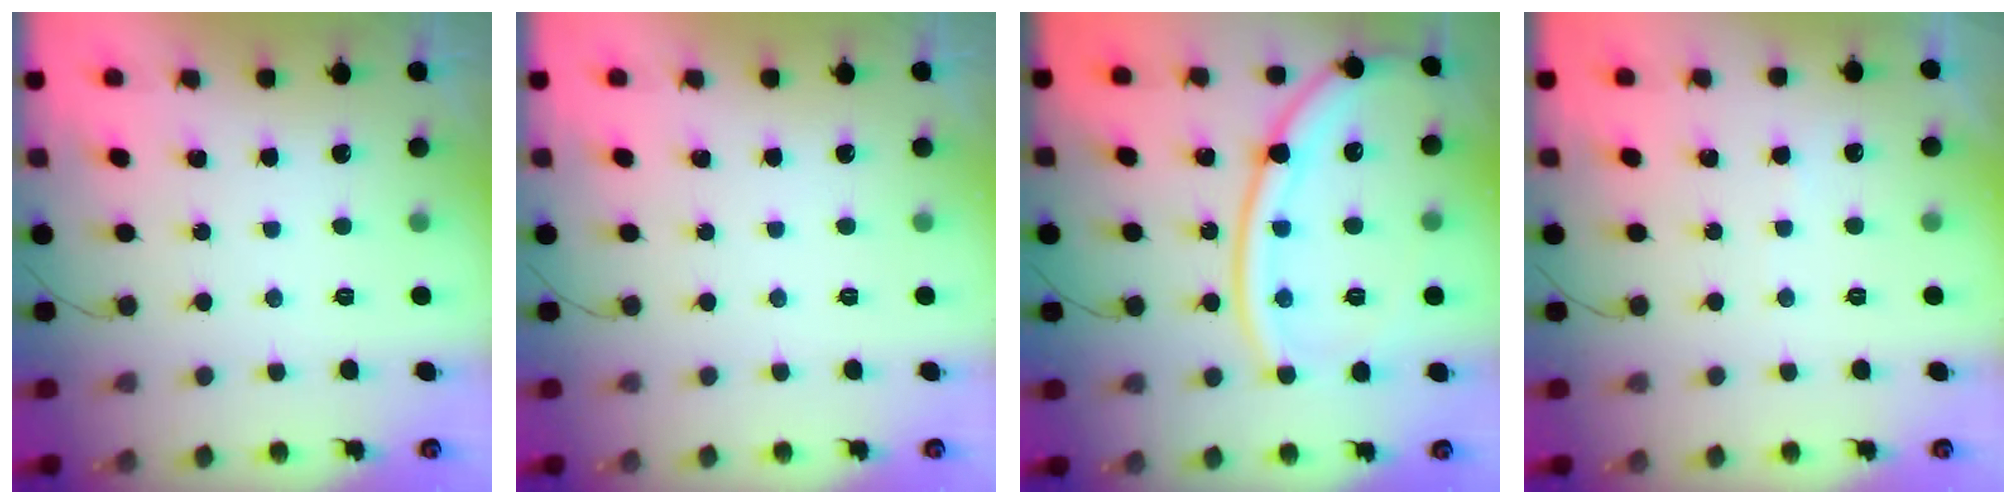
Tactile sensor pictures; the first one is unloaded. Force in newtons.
{"total": 0.0}
{"total": 18.4, "press": 18.3, "slide": 1.9}
{"total": 3.1, "press": 3.0, "slide": 0.5}